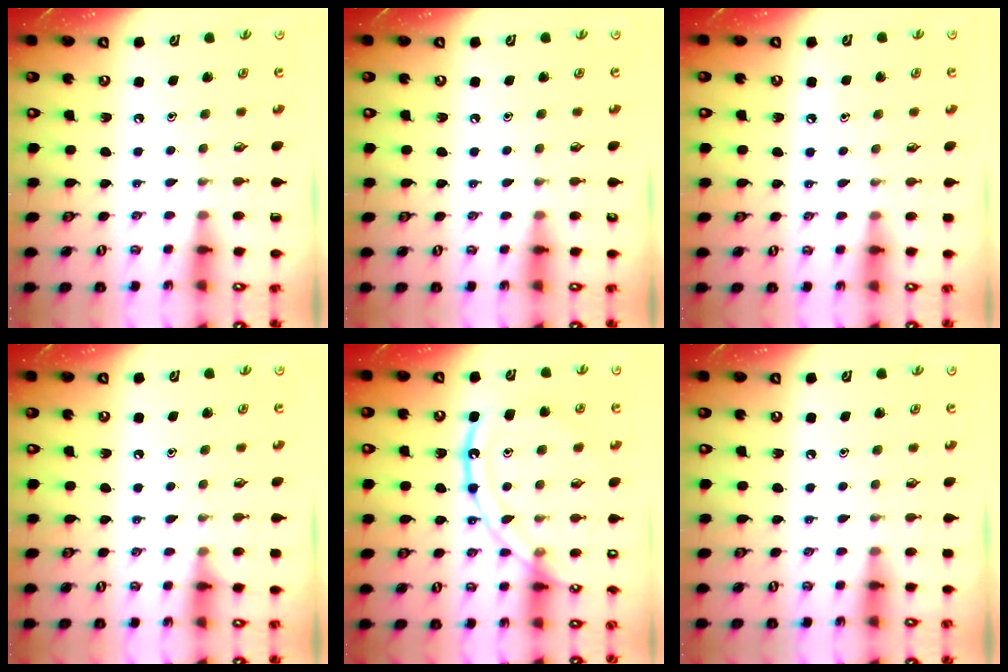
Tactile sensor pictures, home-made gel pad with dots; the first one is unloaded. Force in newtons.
{"total": 3.6, "press": 3.6, "slide": 0.6}
{"total": 3.4, "press": 3.3, "slide": 0.3}
{"total": 3.7, "press": 3.6, "slide": 0.5}
{"total": 15.4, "press": 15.3, "slide": 1.4}
{"total": 3.3, "press": 3.3, "slide": 0.5}